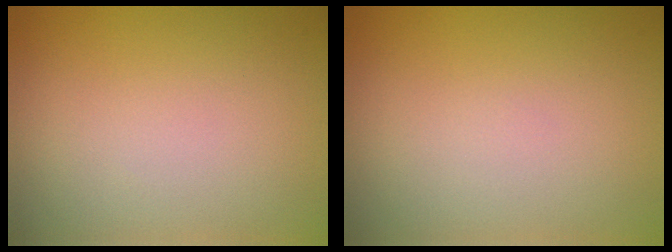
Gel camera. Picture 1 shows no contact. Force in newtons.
{"total": 0.0}